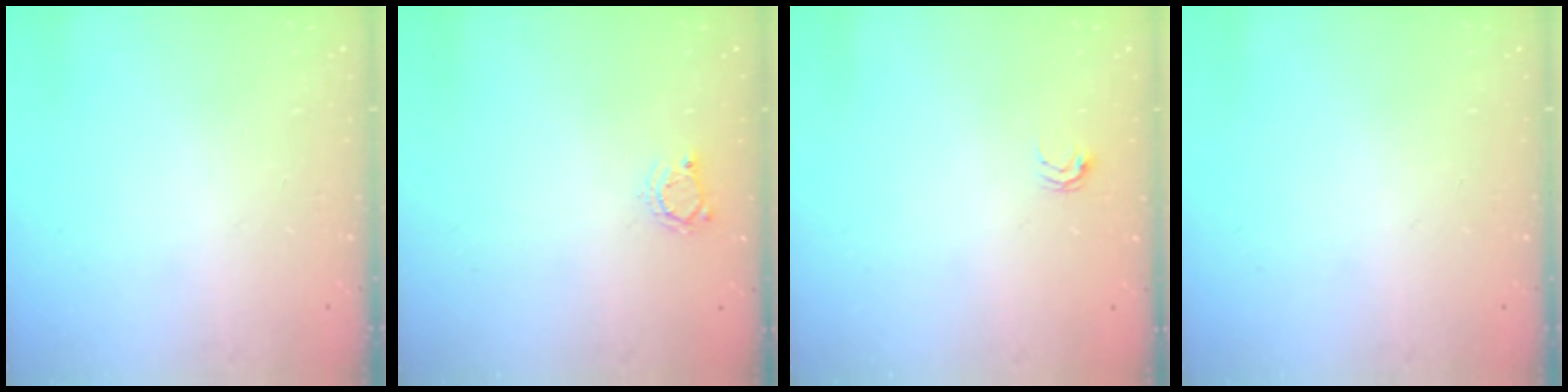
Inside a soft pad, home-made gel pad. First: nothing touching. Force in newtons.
{"total": 2.9, "press": 2.9, "slide": 0.3}
{"total": 2.9, "press": 2.8, "slide": 0.4}
{"total": 0.0}